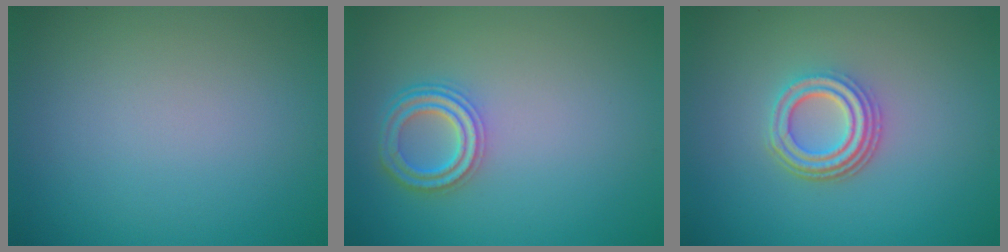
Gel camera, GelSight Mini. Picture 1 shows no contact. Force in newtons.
{"total": 3.5, "press": 2.9, "slide": 2.0}
{"total": 3.9, "press": 3.1, "slide": 2.4}